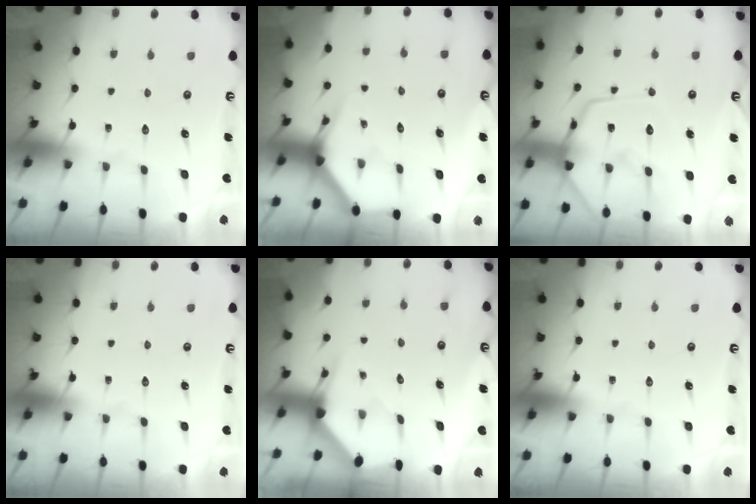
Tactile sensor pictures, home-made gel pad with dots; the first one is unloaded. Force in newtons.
{"total": 3.7, "press": 3.7, "slide": 0.3}
{"total": 14.2, "press": 14.2, "slide": 1.3}
{"total": 0.0}
{"total": 2.7, "press": 2.7, "slide": 0.2}
{"total": 0.0}